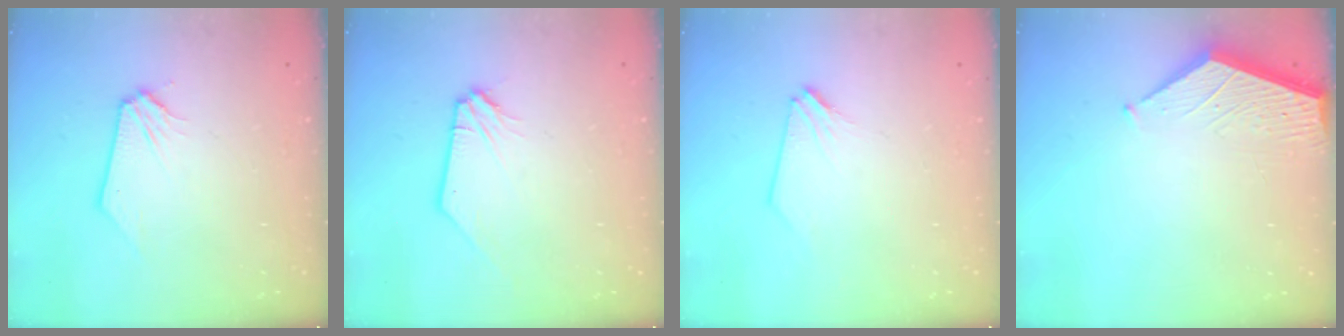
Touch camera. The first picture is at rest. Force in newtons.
{"total": 1.4, "press": 1.3, "slide": 0.3}
{"total": 2.0, "press": 2.0, "slide": 0.2}
{"total": 3.4, "press": 3.4, "slide": 0.4}